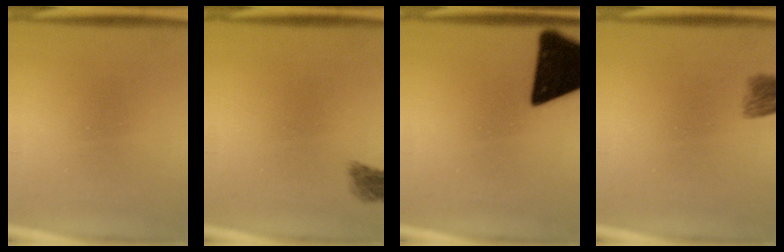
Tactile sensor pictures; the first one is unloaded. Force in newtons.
{"total": 2.2}
{"total": 18.9}
{"total": 4.5}